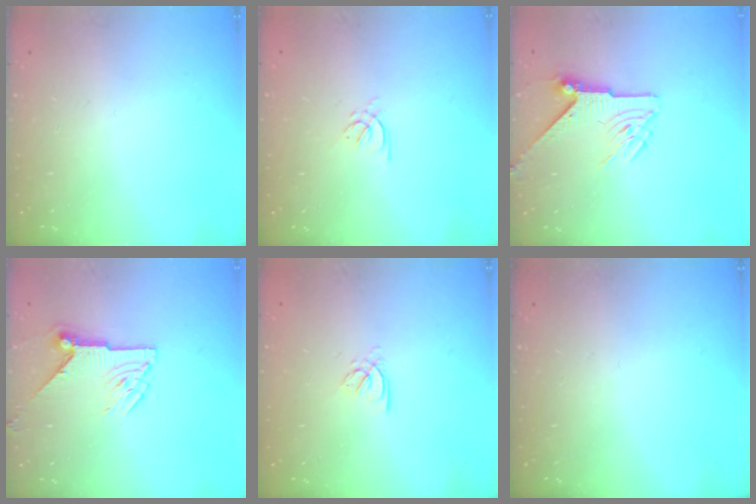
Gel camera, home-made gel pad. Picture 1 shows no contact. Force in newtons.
{"total": 2.2, "press": 2.1, "slide": 0.7}
{"total": 6.4, "press": 6.4, "slide": 0.1}
{"total": 9.5, "press": 9.5, "slide": 0.5}
{"total": 2.2, "press": 2.2, "slide": 0.4}
{"total": 0.0}